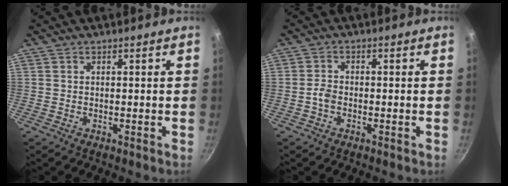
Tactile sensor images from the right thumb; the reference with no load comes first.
{"total": 2.2, "force": [-0.8, 1.4, 1.5], "torque": [-0.032, 0.013, -0.020]}